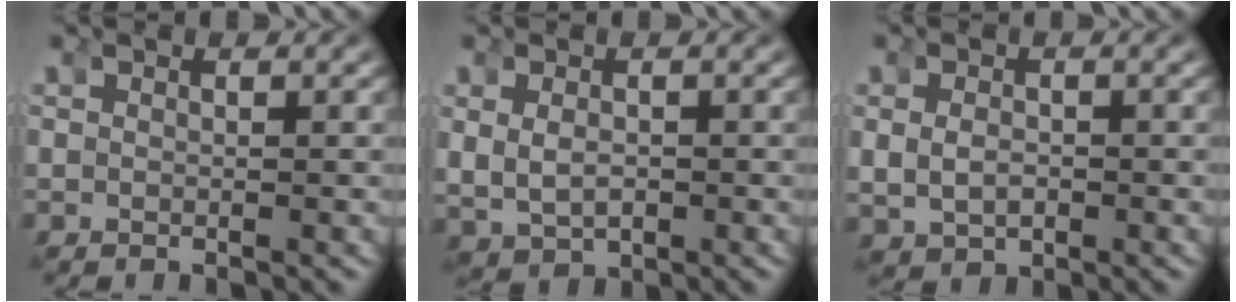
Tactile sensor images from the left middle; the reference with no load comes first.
{"total": 2.1, "force": [0.2, 2.1, -0.1], "torque": [-0.018, -0.013, 0.012]}
{"total": 1.4, "force": [0.6, 1.1, -0.7], "torque": [-0.001, -0.006, 0.015]}